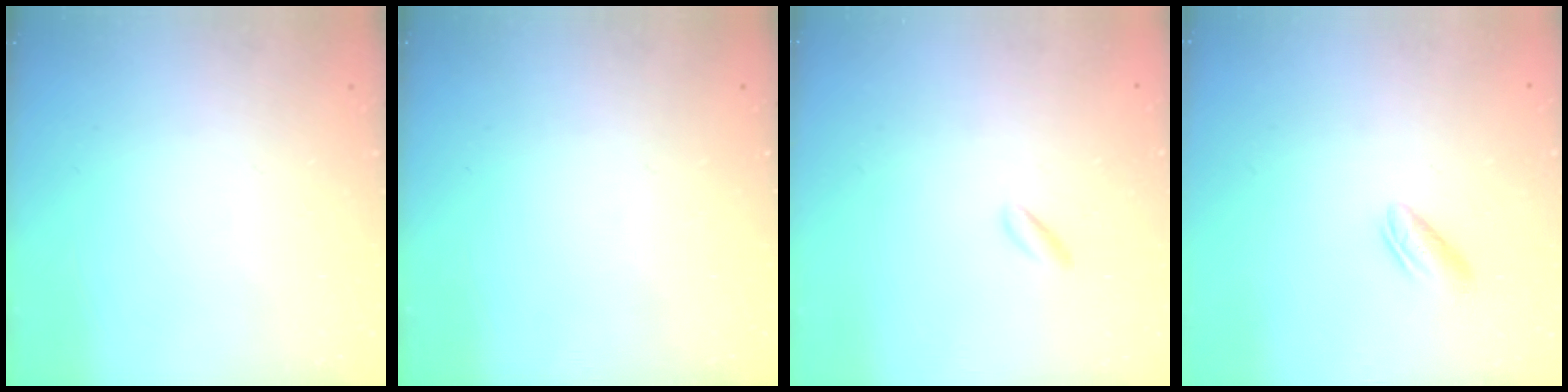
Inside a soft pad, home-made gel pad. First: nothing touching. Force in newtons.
{"total": 0.0}
{"total": 0.9, "press": 0.6, "slide": 0.7}
{"total": 2.8, "press": 2.7, "slide": 0.9}